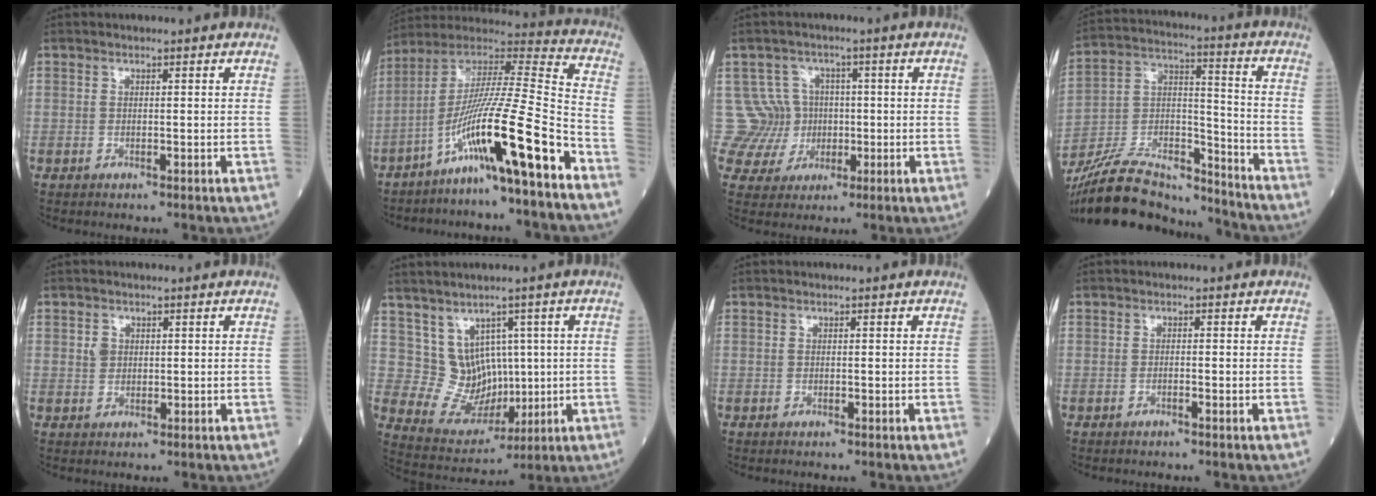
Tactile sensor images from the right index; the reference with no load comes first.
{"total": 17.1, "force": [-8.9, -0.7, 14.6], "torque": [-0.271, -0.005, -0.163]}
{"total": 8.2, "force": [0.7, 8.2, 0.0], "torque": [0.001, 0.034, 0.022]}
{"total": 21.1, "force": [-19.5, 4.3, 7.0], "torque": [-0.163, 0.011, -0.336]}
{"total": 1.8, "force": [0.5, 1.6, 0.7], "torque": [-0.012, 0.000, 0.010]}
{"total": 7.6, "force": [2.1, 6.6, 3.3], "torque": [-0.054, 0.020, 0.063]}
{"total": 0.0}
{"total": 0.5, "force": [-0.4, 0.0, 0.4], "torque": [-0.009, 0.001, -0.008]}